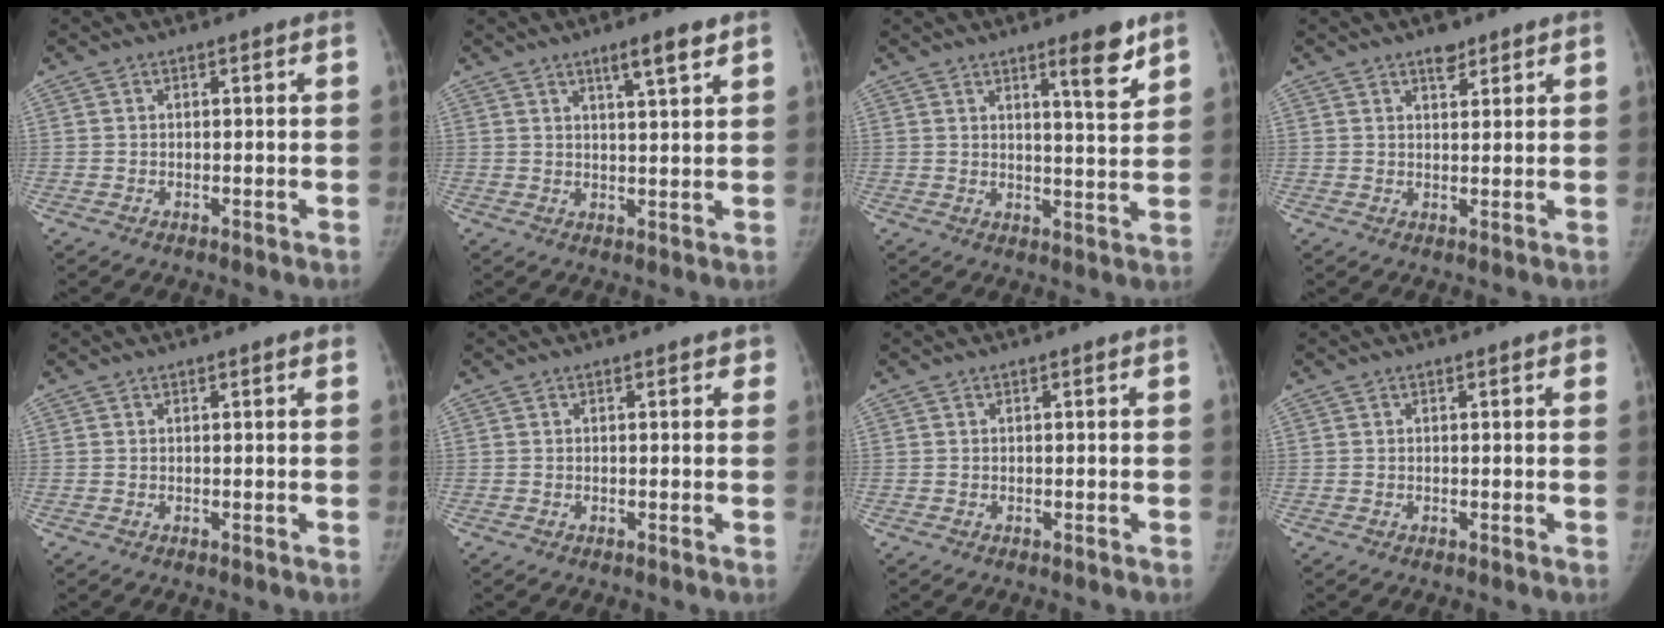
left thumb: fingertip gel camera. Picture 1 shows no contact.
{"total": 4.8, "force": [3.2, 0.5, 3.6], "torque": [-0.055, -0.020, 0.052]}
{"total": 6.8, "force": [4.5, 1.0, 5.0], "torque": [-0.062, -0.035, 0.066]}
{"total": 3.1, "force": [2.2, 1.5, 1.5], "torque": [-0.010, -0.013, 0.034]}
{"total": 0.6, "force": [0.4, 0.1, 0.5], "torque": [-0.005, 0.001, 0.002]}
{"total": 1.0, "force": [0.6, 0.7, 0.4], "torque": [0.010, -0.001, -0.001]}
{"total": 0.0}
{"total": 1.1, "force": [0.5, 0.4, 0.8], "torque": [-0.007, 0.001, 0.003]}